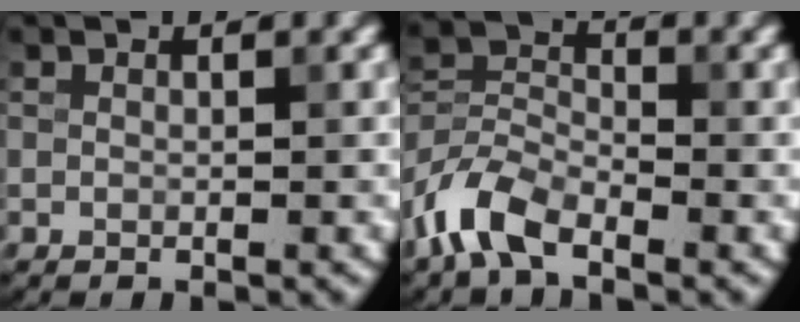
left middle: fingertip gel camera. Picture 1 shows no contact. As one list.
[{"total": 5.6, "force": [-3.8, 2.7, 3.2], "torque": [-0.067, 0.002, -0.088]}]